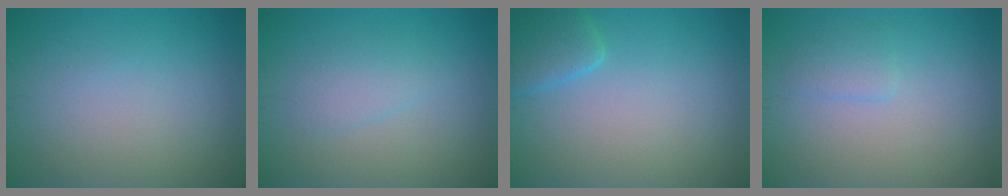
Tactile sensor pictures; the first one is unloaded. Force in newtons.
{"total": 1.8, "press": 1.8, "slide": 0.1}
{"total": 2.5, "press": 2.5, "slide": 0.3}
{"total": 1.3, "press": 1.3, "slide": 0.1}